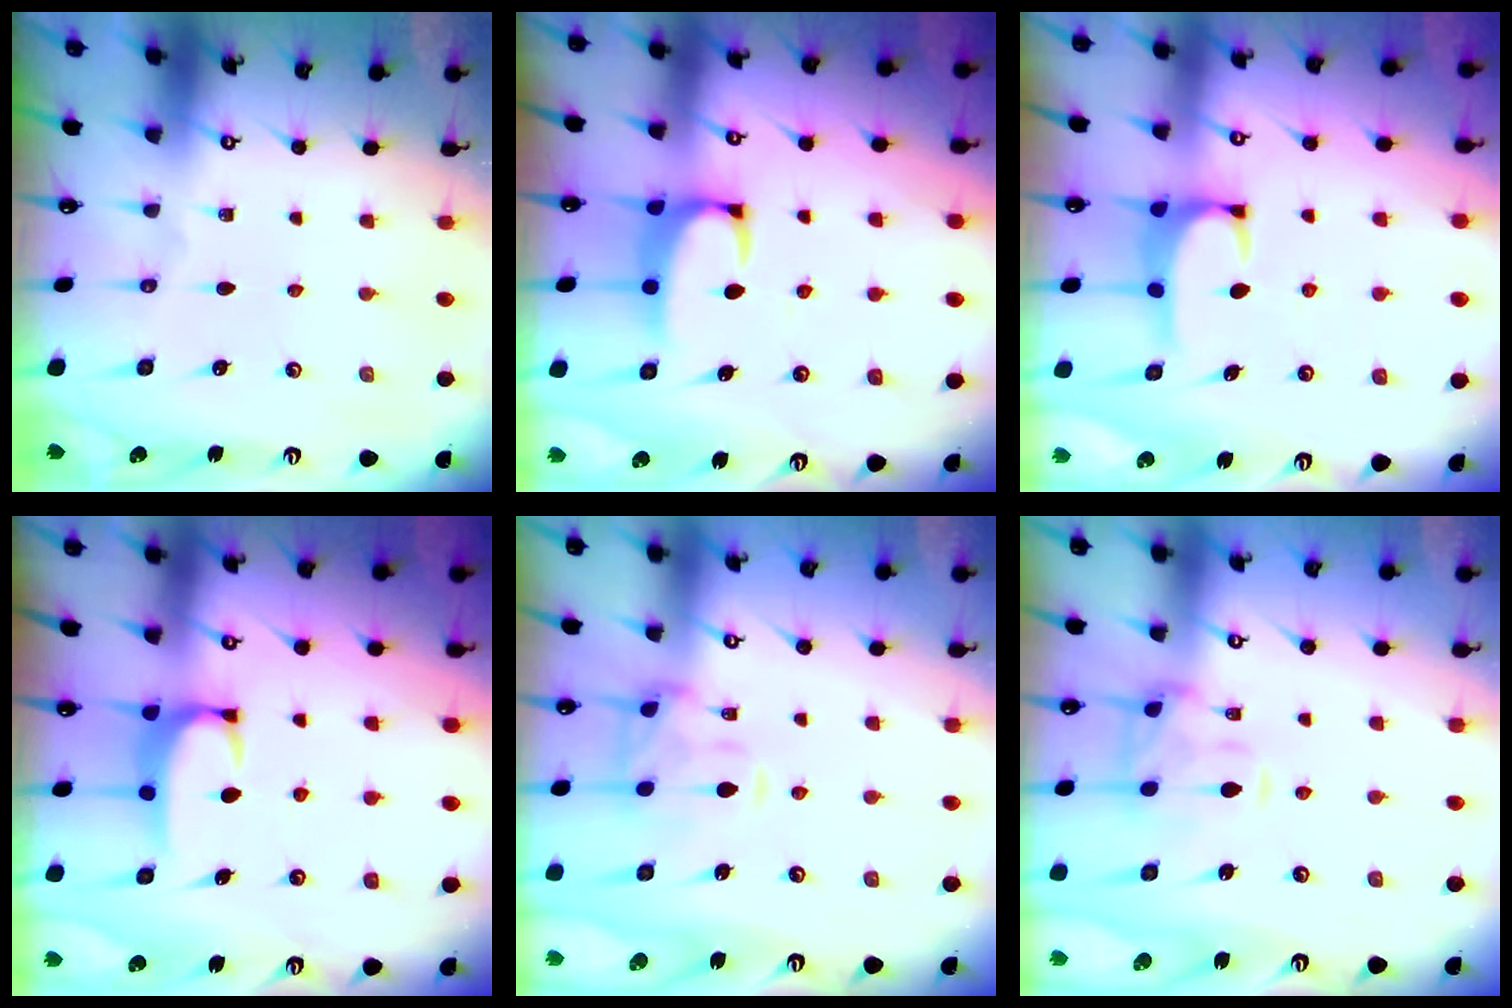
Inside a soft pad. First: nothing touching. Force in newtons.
{"total": 2.5, "press": 2.4, "slide": 0.8}
{"total": 1.5, "press": 1.3, "slide": 0.8}
{"total": 2.0, "press": 1.9, "slide": 0.5}
{"total": 4.5, "press": 4.3, "slide": 1.4}
{"total": 4.5, "press": 4.3, "slide": 1.4}